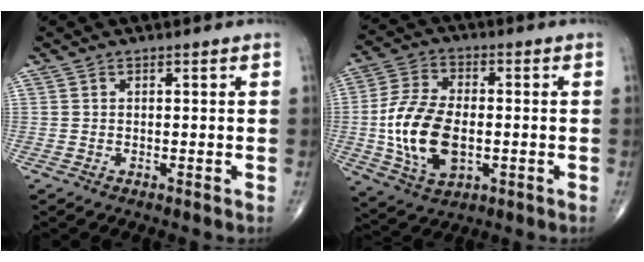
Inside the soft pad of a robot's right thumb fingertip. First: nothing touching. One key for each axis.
{"total": 15.1, "fx": -1.8, "fy": 8.8, "fz": 12.1, "tx": -0.234, "ty": 0.004, "tz": -0.029}